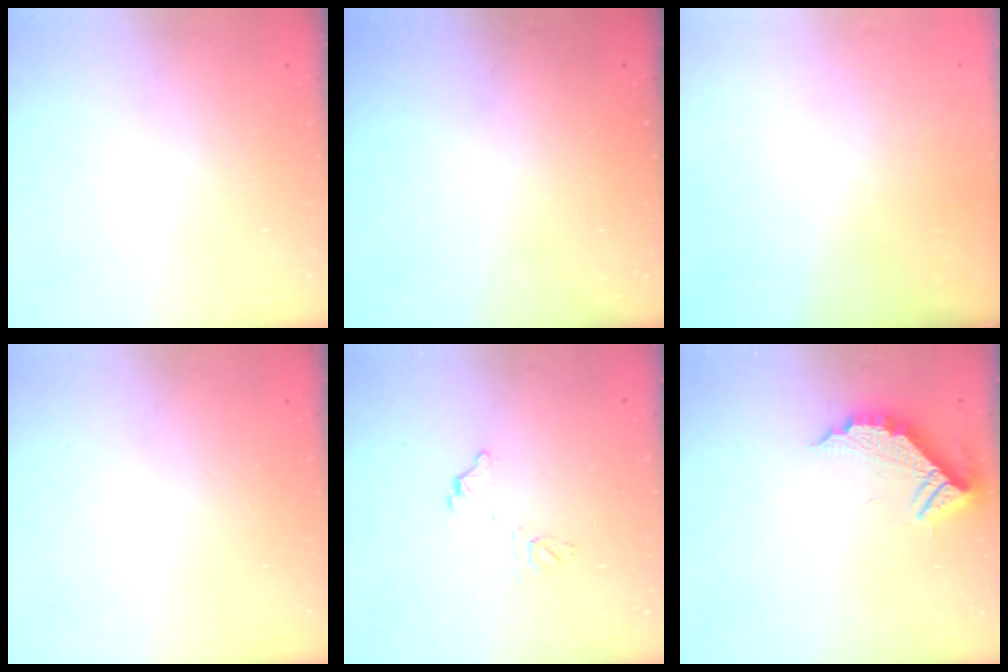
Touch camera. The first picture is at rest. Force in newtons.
{"total": 2.9, "press": 2.9, "slide": 0.2}
{"total": 3.1, "press": 3.0, "slide": 1.0}
{"total": 0.0}
{"total": 6.6, "press": 6.6, "slide": 0.4}
{"total": 9.6, "press": 9.6, "slide": 0.4}